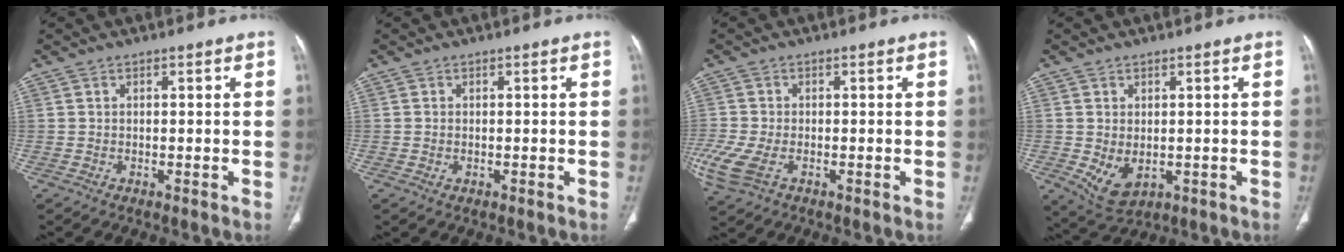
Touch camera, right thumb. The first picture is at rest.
{"total": 0.6, "force": [-0.1, 0.4, 0.5], "torque": [-0.016, 0.003, 0.002]}
{"total": 7.7, "force": [-2.7, 4.2, 5.8], "torque": [-0.160, -0.006, -0.049]}
{"total": 5.9, "force": [-0.8, 3.8, 4.4], "torque": [-0.072, -0.012, 0.005]}